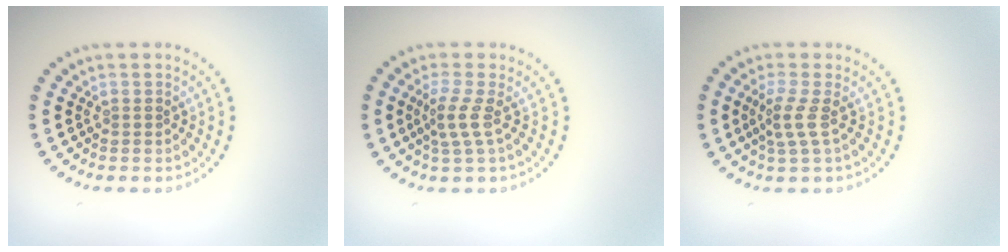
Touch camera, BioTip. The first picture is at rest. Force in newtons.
{"total": 2.3, "press": 1.6, "slide": 1.6}
{"total": 2.2, "press": 1.5, "slide": 1.6}